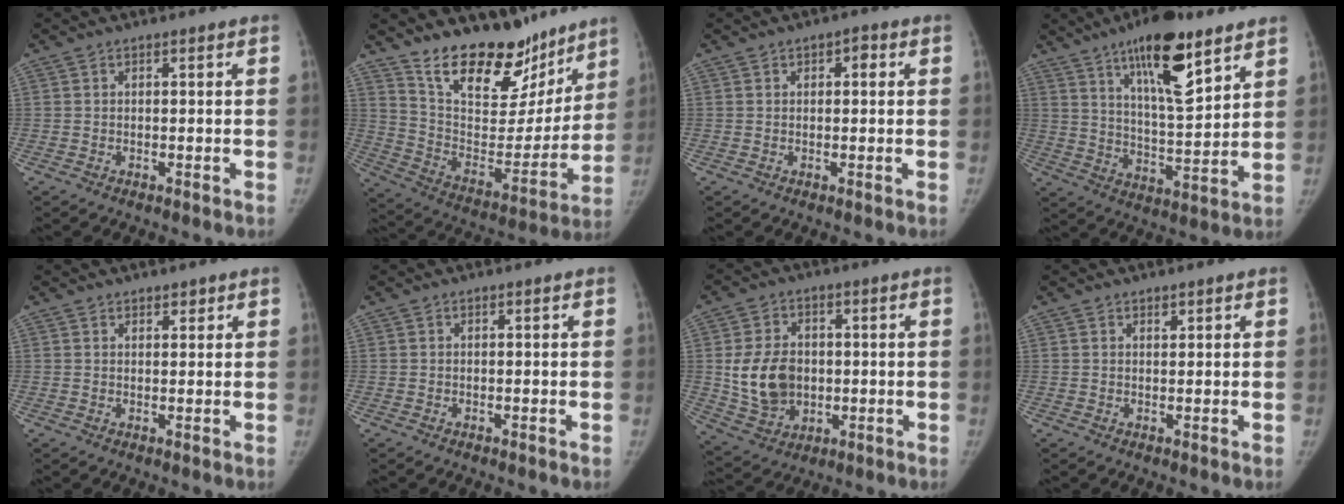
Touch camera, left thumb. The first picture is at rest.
{"total": 22.9, "force": [17.5, 10.6, 10.2], "torque": [-0.108, -0.104, 0.287]}
{"total": 2.2, "force": [0.7, 1.4, 1.5], "torque": [-0.008, 0.003, 0.005]}
{"total": 16.8, "force": [10.1, 4.8, 12.5], "torque": [-0.180, -0.057, 0.169]}
{"total": 1.7, "force": [1.3, 0.9, 0.6], "torque": [0.005, -0.008, 0.017]}
{"total": 0.0}
{"total": 11.7, "force": [0.1, 9.1, 7.4], "torque": [-0.106, -0.004, 0.015]}
{"total": 1.0, "force": [0.8, 0.5, 0.4], "torque": [0.000, -0.006, 0.011]}